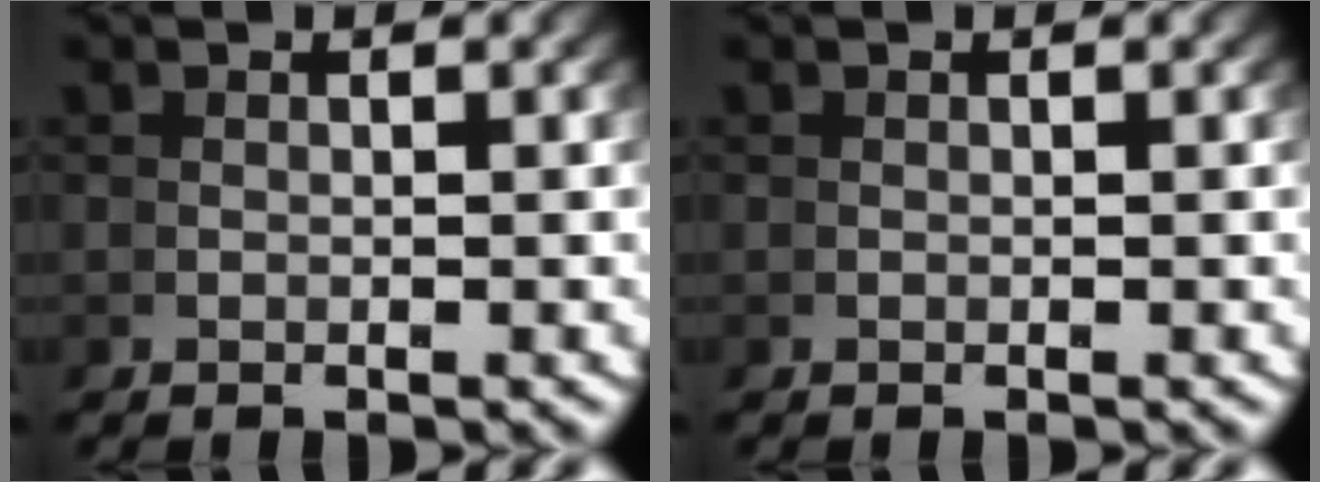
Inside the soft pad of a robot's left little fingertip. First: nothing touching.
{"total": 0.0}